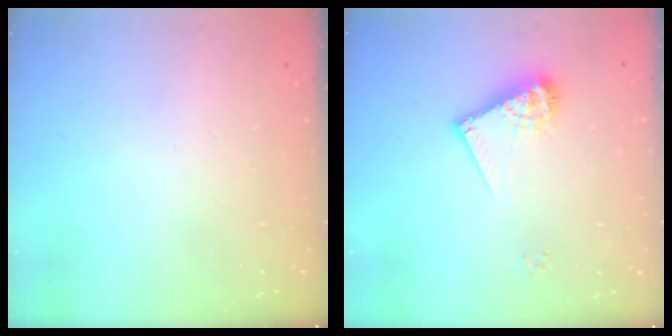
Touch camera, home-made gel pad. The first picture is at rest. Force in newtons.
{"total": 10.7, "press": 10.7, "slide": 0.7}